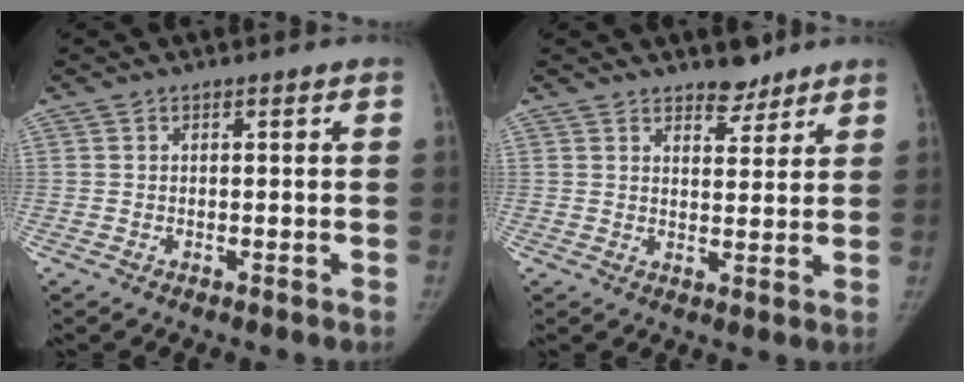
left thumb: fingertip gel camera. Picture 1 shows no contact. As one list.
[{"total": 4.3, "force": [3.6, 2.0, 1.3], "torque": [0.007, -0.026, 0.055]}]